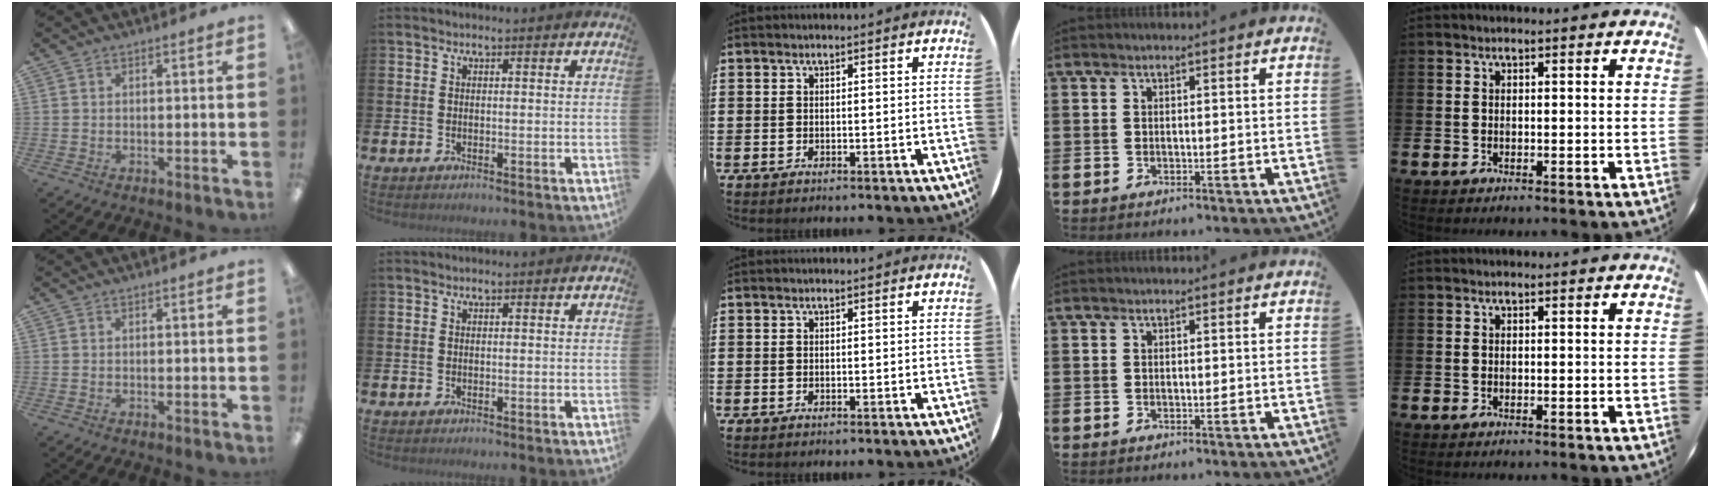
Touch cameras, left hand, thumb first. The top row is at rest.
{}